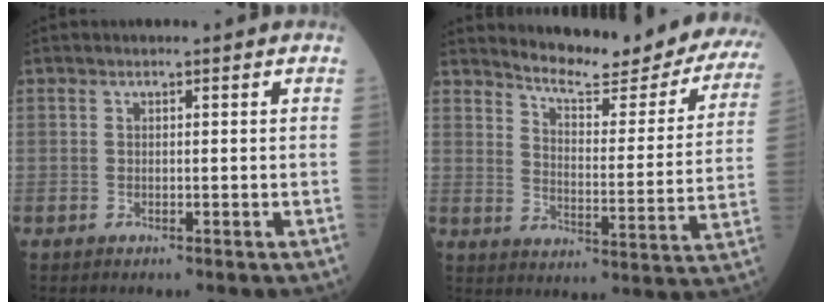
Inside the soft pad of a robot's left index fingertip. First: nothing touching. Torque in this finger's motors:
{"motor_torque": [0.30, -0.39, 0.04, 0.04]}